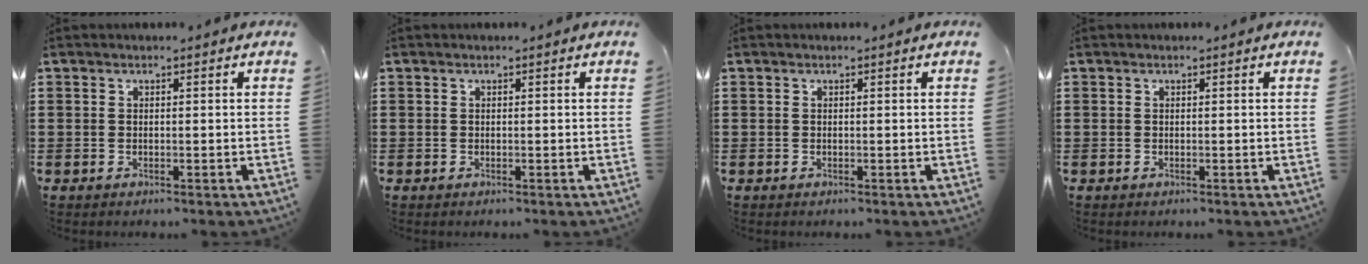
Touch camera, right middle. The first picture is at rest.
{"total": 0.0}
{"total": 0.0}
{"total": 0.0}